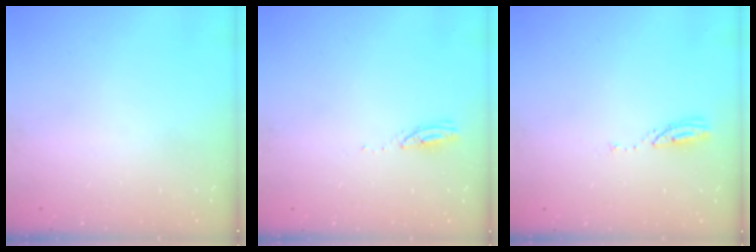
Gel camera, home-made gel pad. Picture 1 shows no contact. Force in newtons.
{"total": 3.1, "press": 3.1, "slide": 0.4}
{"total": 3.8, "press": 3.7, "slide": 0.4}